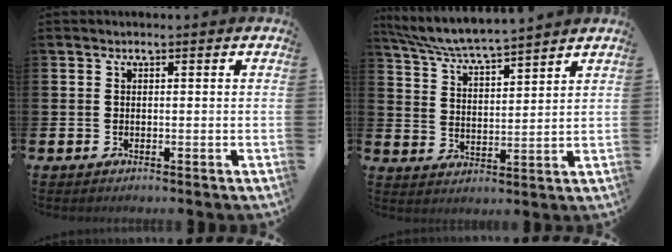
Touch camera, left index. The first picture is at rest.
{"total": 6.2, "force": [6.0, -0.1, 1.4], "torque": [-0.052, -0.040, 0.106]}